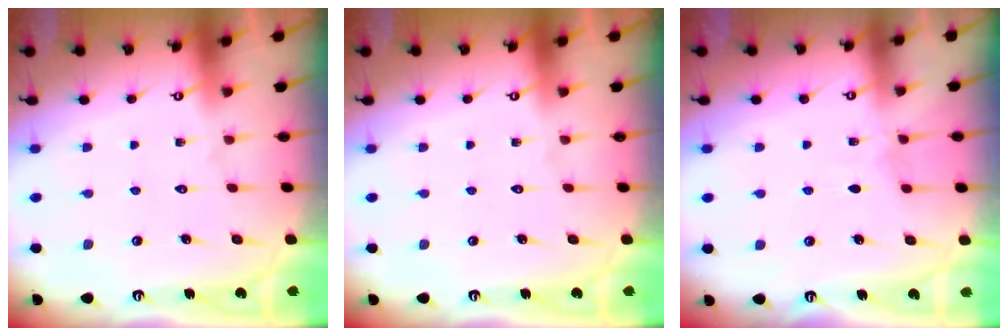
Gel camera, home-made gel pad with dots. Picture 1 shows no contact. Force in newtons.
{"total": 0.0}
{"total": 2.1, "press": 2.1, "slide": 0.3}